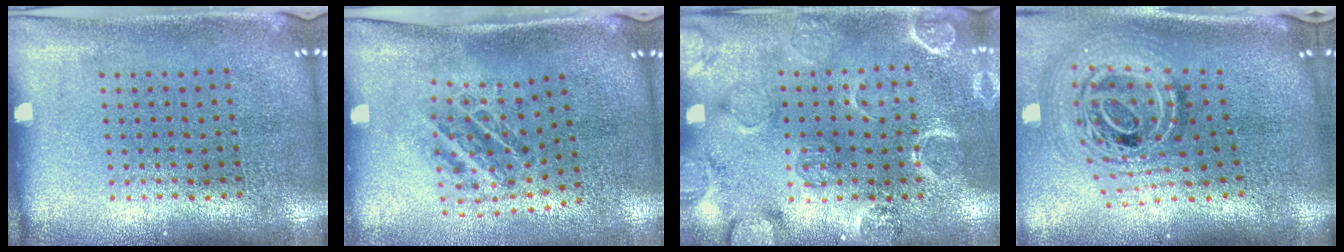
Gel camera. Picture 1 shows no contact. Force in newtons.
{"total": 1.1, "press": 1.0, "slide": 0.3}
{"total": 2.4, "press": 2.3, "slide": 0.8}
{"total": 2.4, "press": 1.7, "slide": 1.6}